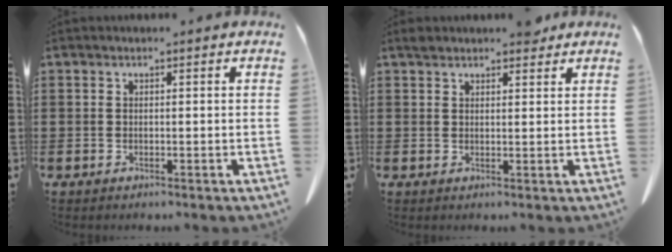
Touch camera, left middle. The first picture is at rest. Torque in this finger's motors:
{"motor_torque": [0.39, 0.21, 0.13, 0.01]}